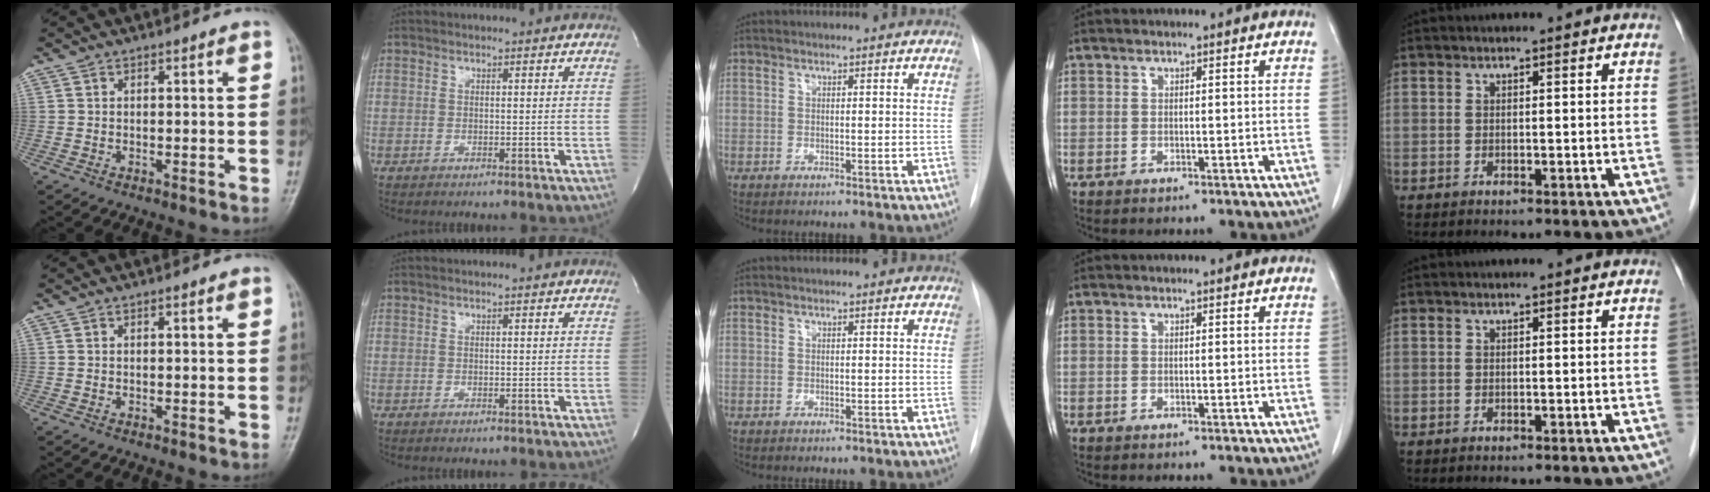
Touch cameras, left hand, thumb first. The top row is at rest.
{}